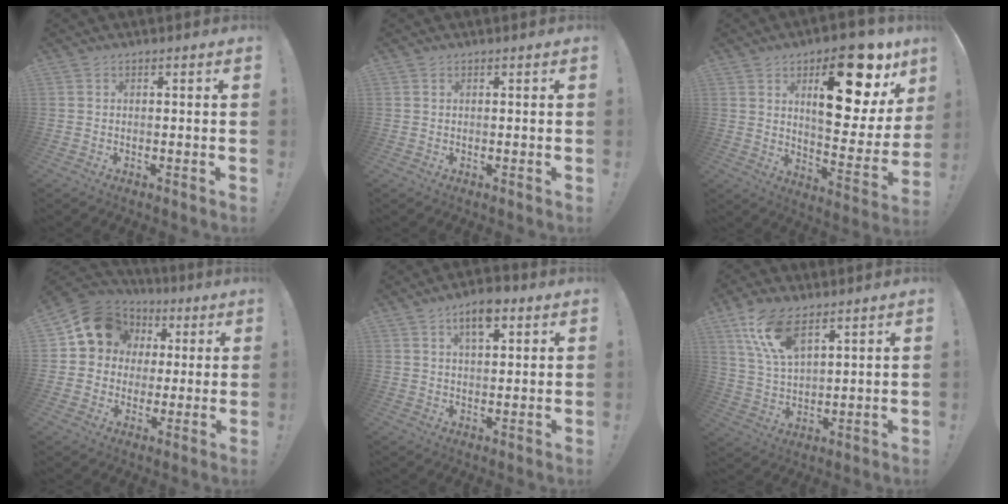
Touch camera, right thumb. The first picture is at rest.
{"total": 0.0}
{"total": 23.3, "force": [10.3, 9.6, 18.6], "torque": [-0.246, -0.062, 0.172]}
{"total": 13.6, "force": [4.5, 11.4, 5.9], "torque": [-0.080, -0.013, 0.092]}
{"total": 7.4, "force": [4.0, 3.4, 5.2], "torque": [-0.073, -0.012, 0.067]}
{"total": 12.3, "force": [7.9, 5.3, 7.8], "torque": [-0.161, -0.028, 0.148]}